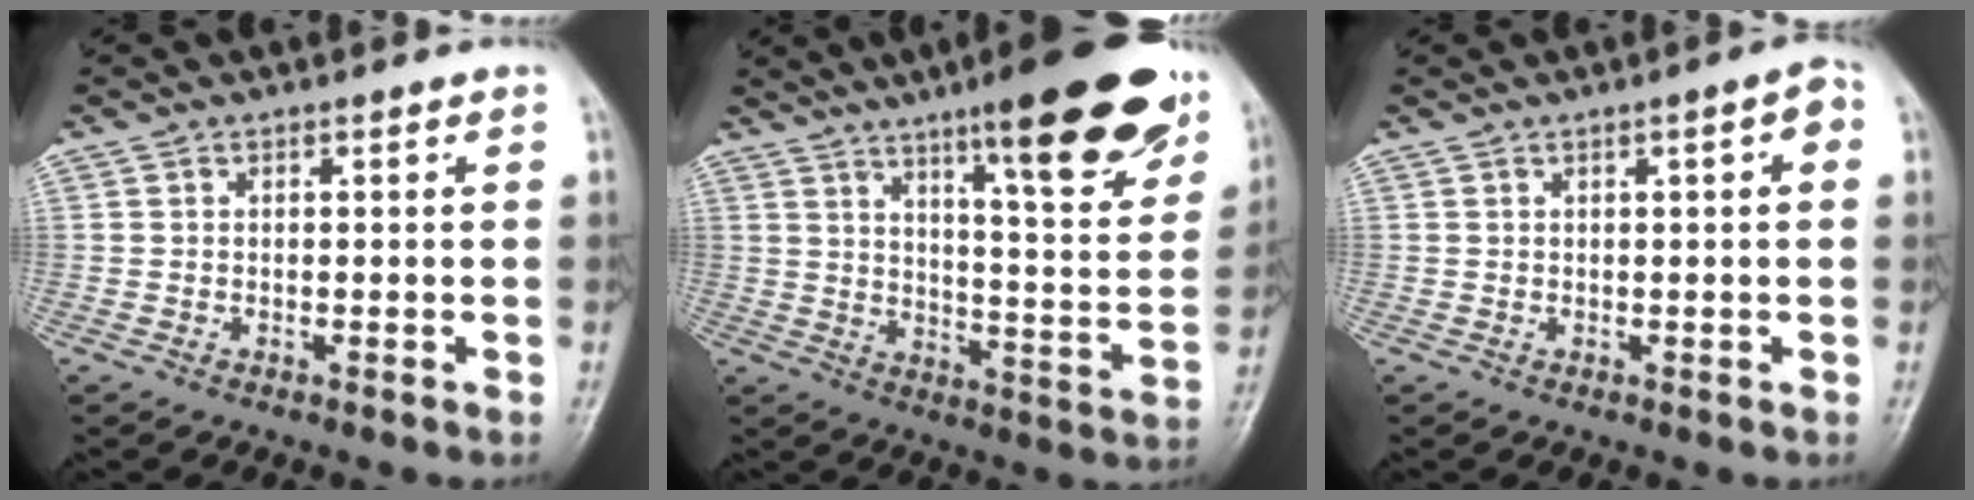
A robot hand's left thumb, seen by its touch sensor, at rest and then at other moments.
{"total": 22.6, "force": [14.0, 4.6, 17.2], "torque": [-0.205, -0.060, 0.201]}
{"total": 3.0, "force": [0.7, 0.7, 2.8], "torque": [-0.035, 0.006, 0.007]}